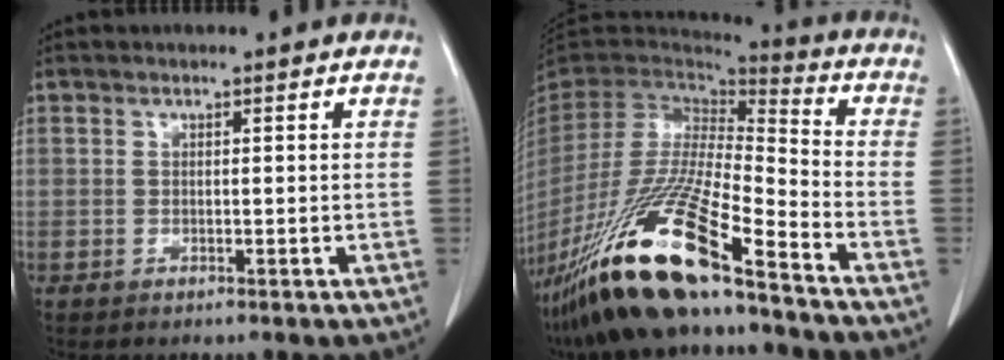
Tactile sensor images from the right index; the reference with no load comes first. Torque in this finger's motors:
{"motor_torque": [1.47, -0.67, 0.75, 0.21]}